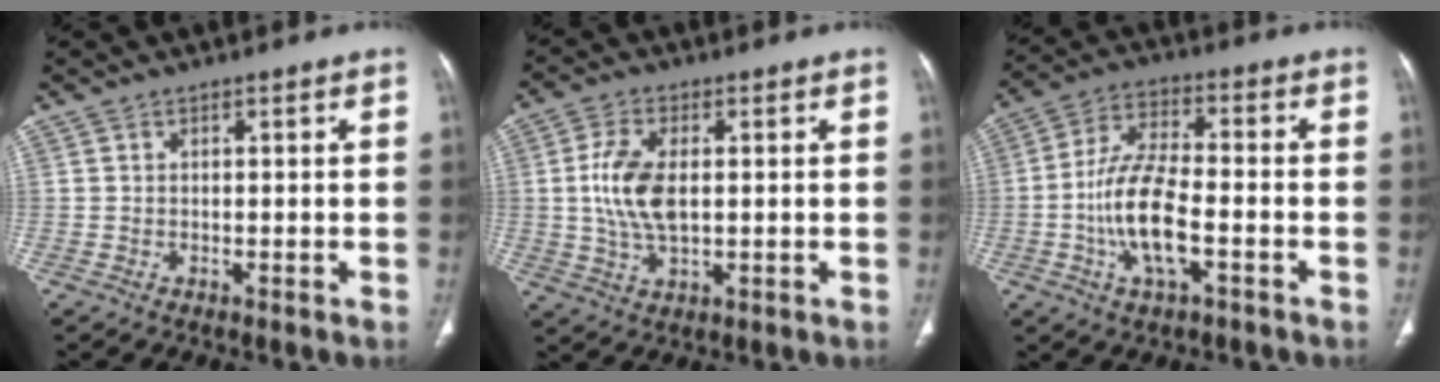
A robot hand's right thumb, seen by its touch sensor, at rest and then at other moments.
{"total": 9.3, "force": [0.7, 5.0, 7.9], "torque": [-0.166, -0.002, 0.017]}
{"total": 12.3, "force": [-3.5, 5.1, 10.6], "torque": [-0.208, 0.023, -0.068]}